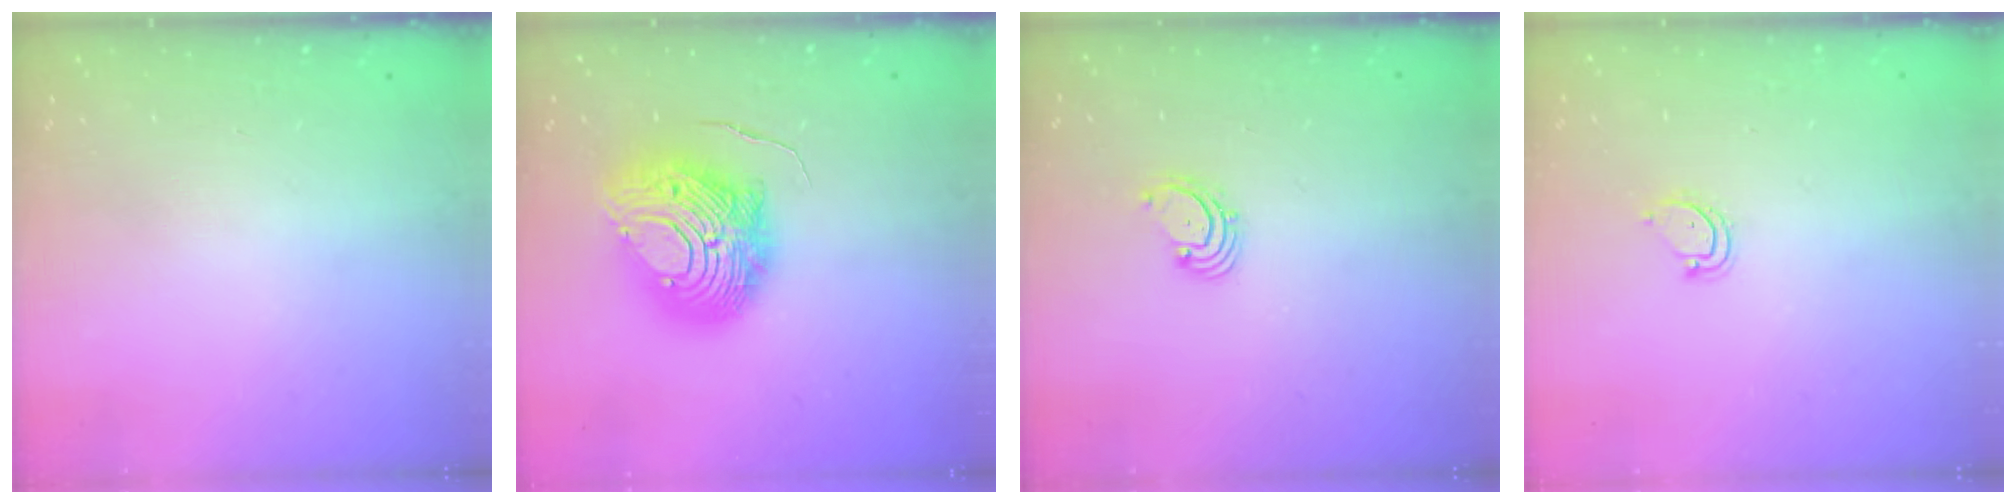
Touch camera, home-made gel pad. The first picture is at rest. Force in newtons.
{"total": 15.3, "press": 15.2, "slide": 1.6}
{"total": 1.9, "press": 1.8, "slide": 0.2}
{"total": 3.9, "press": 3.9, "slide": 0.2}